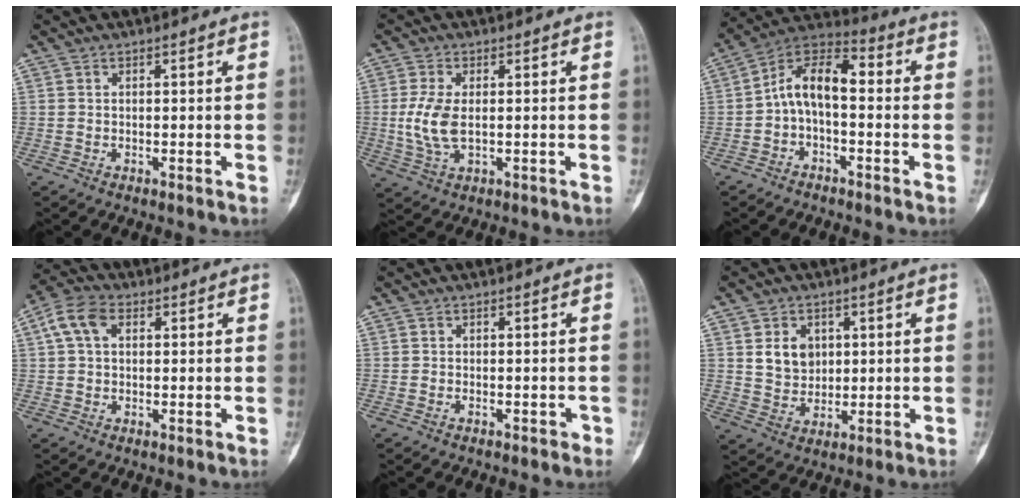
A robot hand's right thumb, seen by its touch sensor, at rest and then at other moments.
{"total": 6.6, "force": [-0.2, 3.3, 5.7], "torque": [-0.134, -0.005, -0.001]}
{"total": 9.9, "force": [-0.8, 5.2, 8.4], "torque": [-0.136, 0.046, -0.029]}
{"total": 6.3, "force": [2.0, 4.0, 4.4], "torque": [-0.090, 0.019, 0.034]}
{"total": 1.1, "force": [-0.7, 0.6, 0.5], "torque": [-0.006, 0.007, -0.008]}
{"total": 6.1, "force": [1.9, 4.9, 3.2], "torque": [-0.031, -0.014, 0.042]}